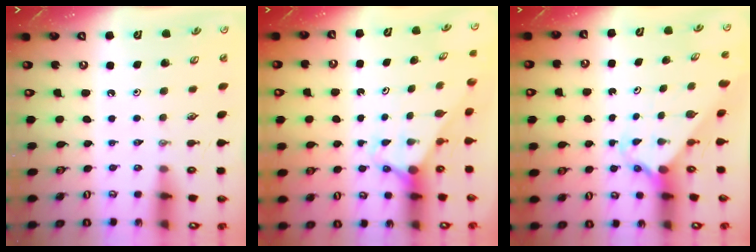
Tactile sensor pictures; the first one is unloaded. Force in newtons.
{"total": 3.0, "press": 3.0, "slide": 0.0}
{"total": 2.4, "press": 2.4, "slide": 0.3}